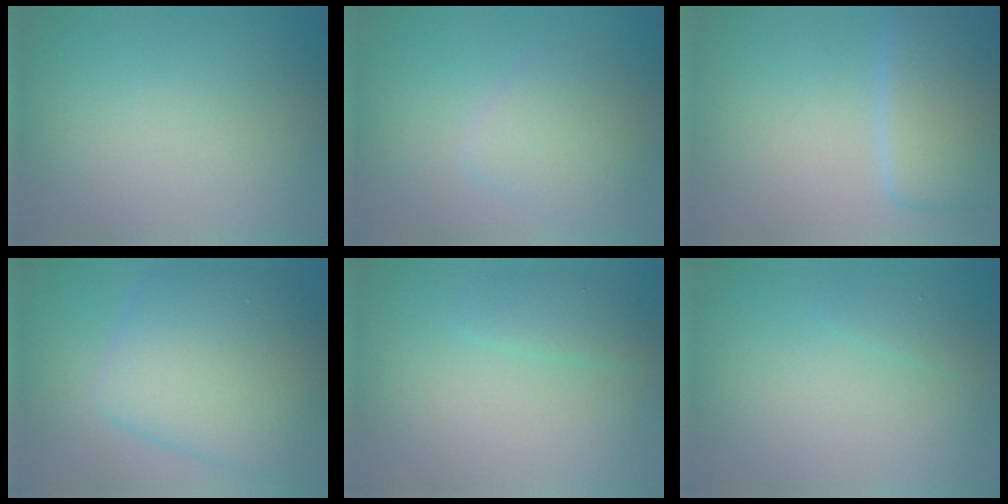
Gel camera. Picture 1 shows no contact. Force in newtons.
{"total": 2.9, "press": 2.9, "slide": 0.0}
{"total": 6.4, "press": 6.4, "slide": 0.3}
{"total": 8.7, "press": 8.7, "slide": 0.4}
{"total": 1.6, "press": 1.6, "slide": 0.1}
{"total": 0.7, "press": 0.7, "slide": 0.1}